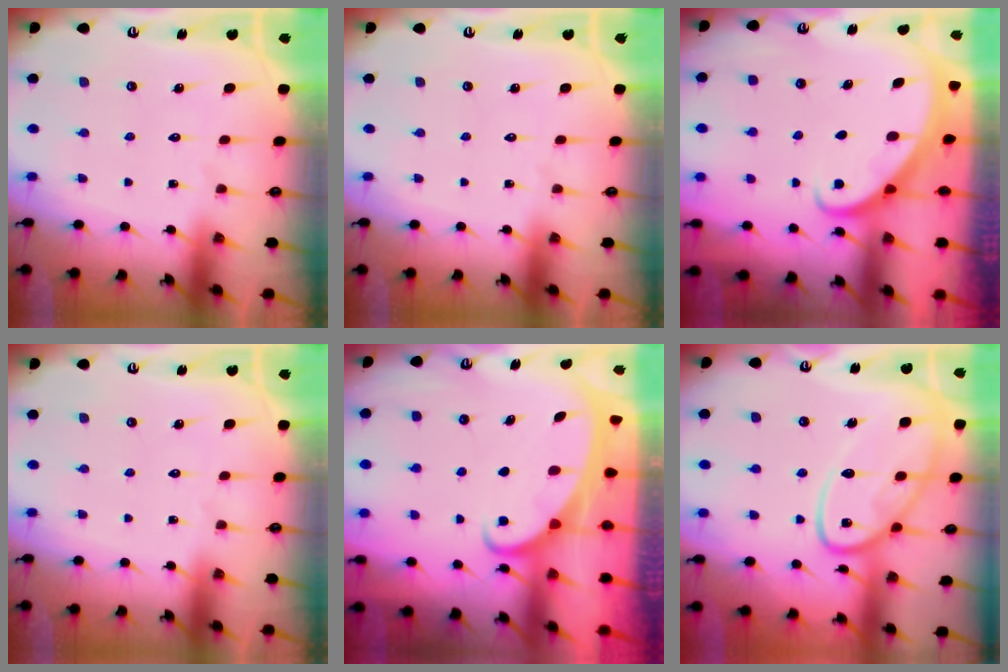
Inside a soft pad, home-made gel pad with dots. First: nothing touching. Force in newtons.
{"total": 0.0}
{"total": 2.9, "press": 2.9, "slide": 0.2}
{"total": 0.0}
{"total": 2.1, "press": 2.1, "slide": 0.3}
{"total": 13.5, "press": 13.5, "slide": 1.2}